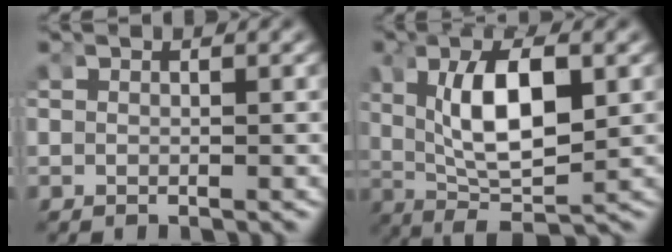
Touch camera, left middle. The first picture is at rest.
{"total": 8.7, "force": [1.2, 3.9, 7.7], "torque": [-0.138, -0.017, 0.036]}